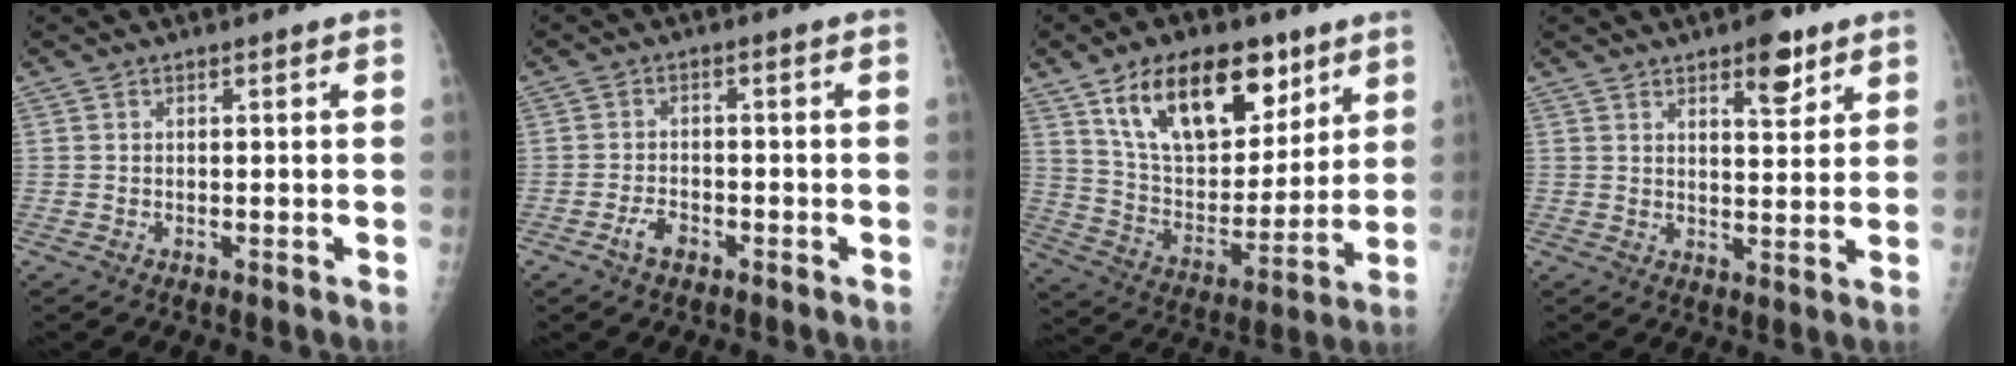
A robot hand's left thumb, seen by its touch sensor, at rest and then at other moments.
{"total": 3.2, "force": [-1.9, 1.7, 1.9], "torque": [-0.033, 0.014, -0.033]}
{"total": 21.4, "force": [11.9, 11.4, 13.6], "torque": [-0.175, -0.047, 0.210]}
{"total": 6.5, "force": [4.1, 2.5, 4.4], "torque": [-0.043, -0.024, 0.056]}